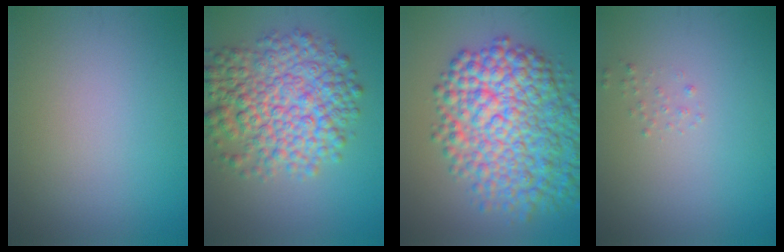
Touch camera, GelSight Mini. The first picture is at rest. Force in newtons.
{"total": 8.9, "press": 8.9, "slide": 0.2}
{"total": 11.2, "press": 11.2, "slide": 0.2}
{"total": 0.6, "press": 0.6, "slide": 0.0}